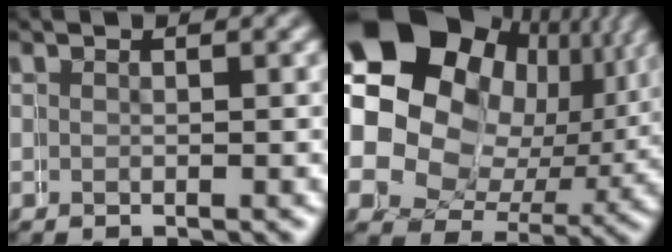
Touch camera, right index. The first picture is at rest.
{"total": 22.2, "force": [4.9, 18.6, 11.0], "torque": [-0.238, -0.017, 0.063]}